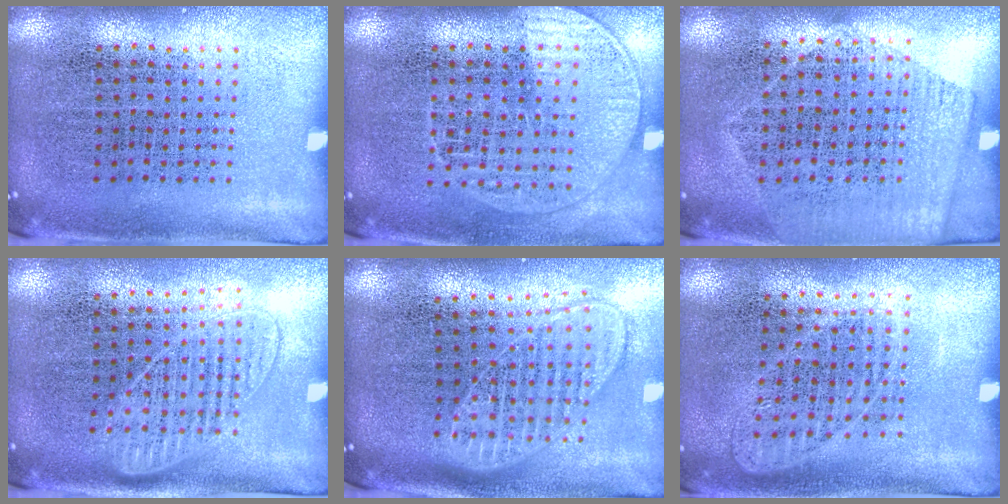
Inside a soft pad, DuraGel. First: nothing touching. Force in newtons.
{"total": 1.3, "press": 1.2, "slide": 0.5}
{"total": 1.4, "press": 1.1, "slide": 0.7}
{"total": 1.3, "press": 1.2, "slide": 0.6}
{"total": 1.9, "press": 1.6, "slide": 1.1}
{"total": 0.9, "press": 0.9, "slide": 0.2}